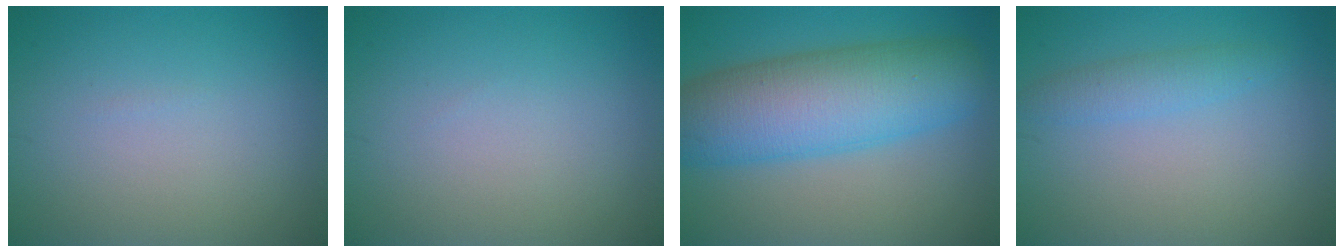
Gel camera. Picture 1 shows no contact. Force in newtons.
{"total": 0.0}
{"total": 10.1, "press": 10.1, "slide": 0.3}
{"total": 2.0, "press": 1.9, "slide": 0.2}